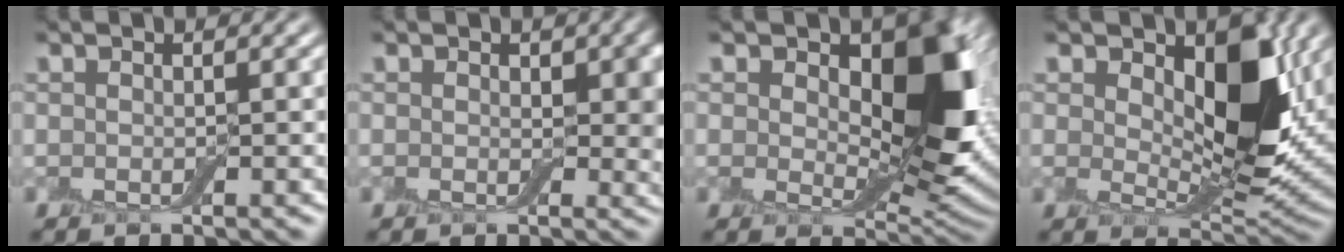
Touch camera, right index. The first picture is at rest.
{"total": 3.1, "force": [0.7, 2.2, 2.0], "torque": [-0.021, -0.007, 0.011]}
{"total": 10.8, "force": [3.2, 5.9, 8.5], "torque": [-0.115, -0.005, 0.053]}
{"total": 7.4, "force": [2.6, 3.7, 5.9], "torque": [-0.090, -0.011, 0.041]}